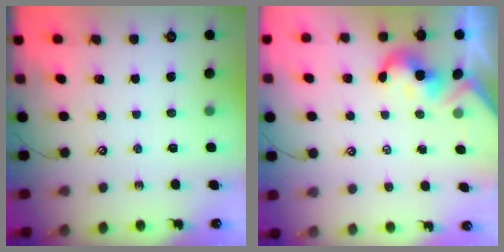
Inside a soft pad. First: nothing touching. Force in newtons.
{"total": 2.2, "press": 2.2, "slide": 0.4}